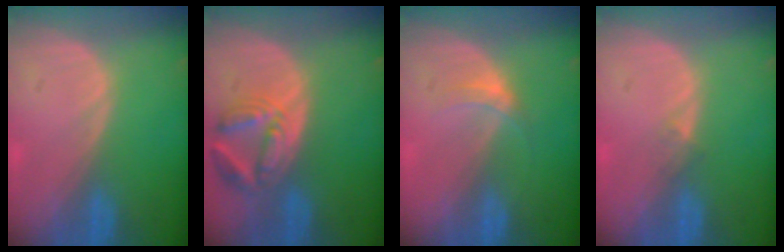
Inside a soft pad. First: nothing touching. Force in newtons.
{"total": 7.6, "press": 6.8, "slide": 3.4}
{"total": 2.6, "press": 2.2, "slide": 1.4}
{"total": 1.2, "press": 0.9, "slide": 0.9}